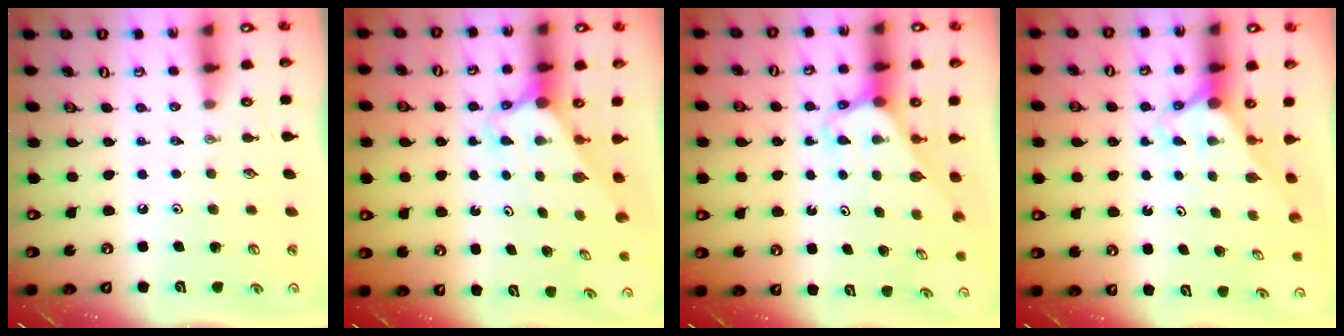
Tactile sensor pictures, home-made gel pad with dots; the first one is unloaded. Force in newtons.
{"total": 2.7, "press": 2.7, "slide": 0.2}
{"total": 2.5, "press": 2.5, "slide": 0.2}
{"total": 2.9, "press": 2.9, "slide": 0.0}